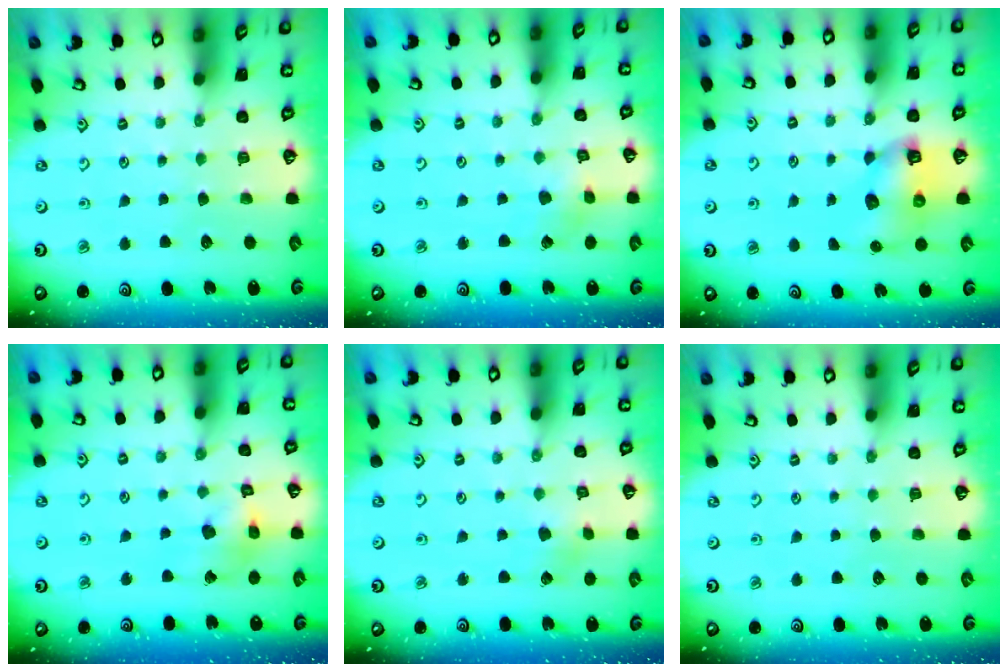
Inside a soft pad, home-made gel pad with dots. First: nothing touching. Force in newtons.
{"total": 2.4, "press": 2.4, "slide": 0.2}
{"total": 8.4, "press": 8.3, "slide": 1.0}
{"total": 11.5, "press": 11.4, "slide": 1.7}
{"total": 2.6, "press": 2.6, "slide": 0.4}
{"total": 0.0}